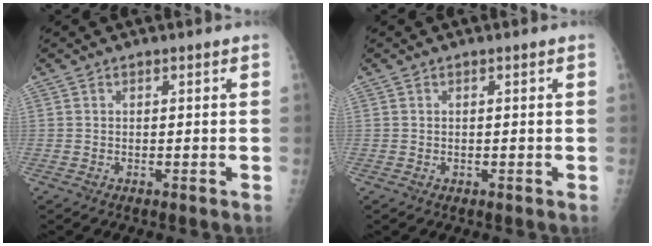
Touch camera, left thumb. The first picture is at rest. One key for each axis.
{"total": 0.0}